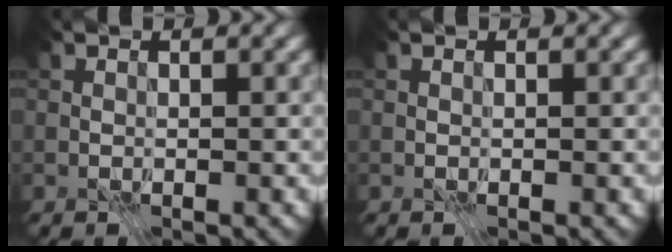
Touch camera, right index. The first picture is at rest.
{"total": 0.0}